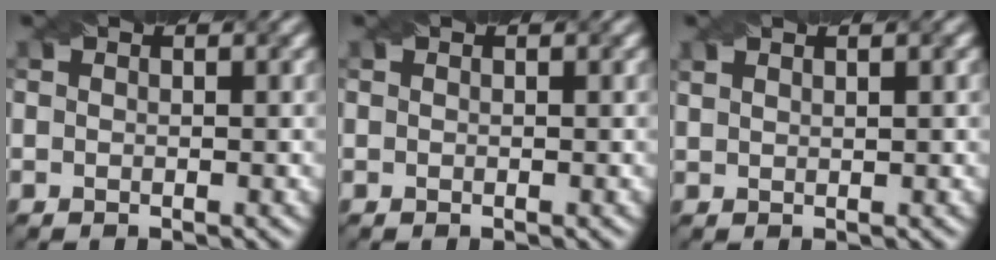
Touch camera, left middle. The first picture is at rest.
{"total": 0.0}
{"total": 1.5, "force": [1.0, 0.5, 1.0], "torque": [-0.013, -0.001, 0.016]}